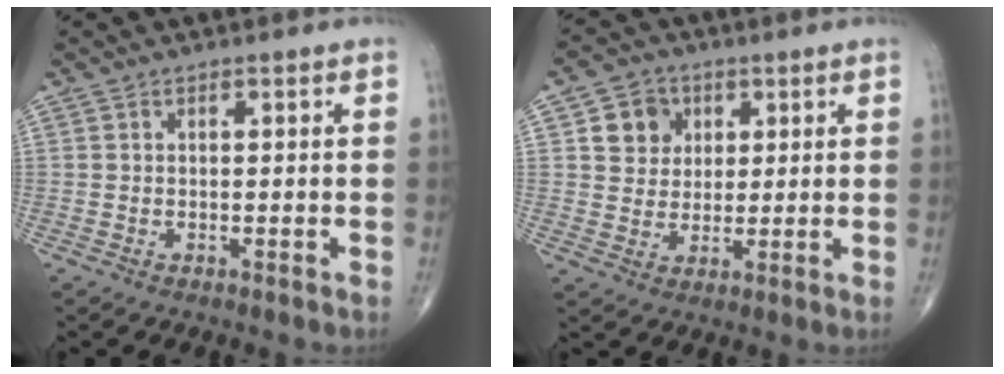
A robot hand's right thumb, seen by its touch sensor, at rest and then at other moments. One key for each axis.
{"total": 7.1, "fx": 2.4, "fy": 6.2, "fz": 2.4, "tx": -0.008, "ty": -0.005, "tz": 0.039}